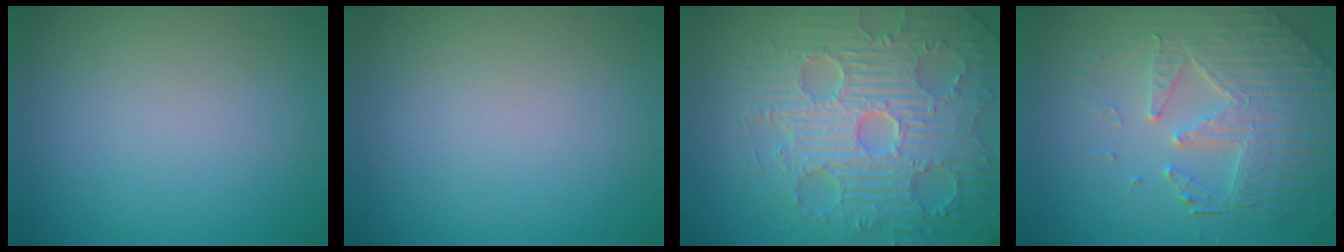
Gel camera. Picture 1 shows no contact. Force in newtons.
{"total": 0.0}
{"total": 9.5, "press": 6.8, "slide": 6.6}
{"total": 4.9, "press": 4.7, "slide": 1.5}